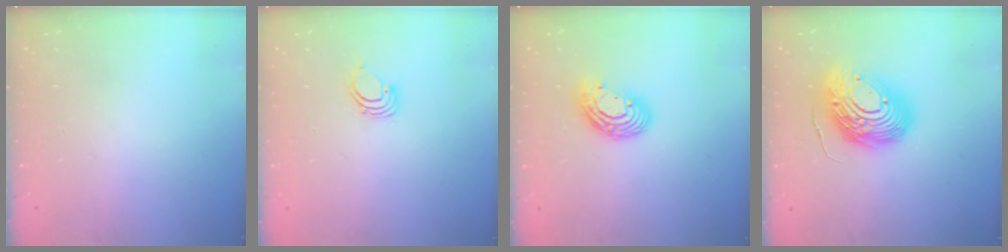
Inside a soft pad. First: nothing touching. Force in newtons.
{"total": 2.2, "press": 2.2, "slide": 0.2}
{"total": 10.8, "press": 10.8, "slide": 0.9}
{"total": 17.1, "press": 16.9, "slide": 2.7}